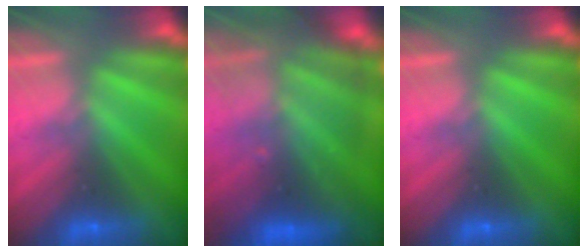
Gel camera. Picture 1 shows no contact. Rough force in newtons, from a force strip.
{"total": 8.4}
{"total": 0.0}